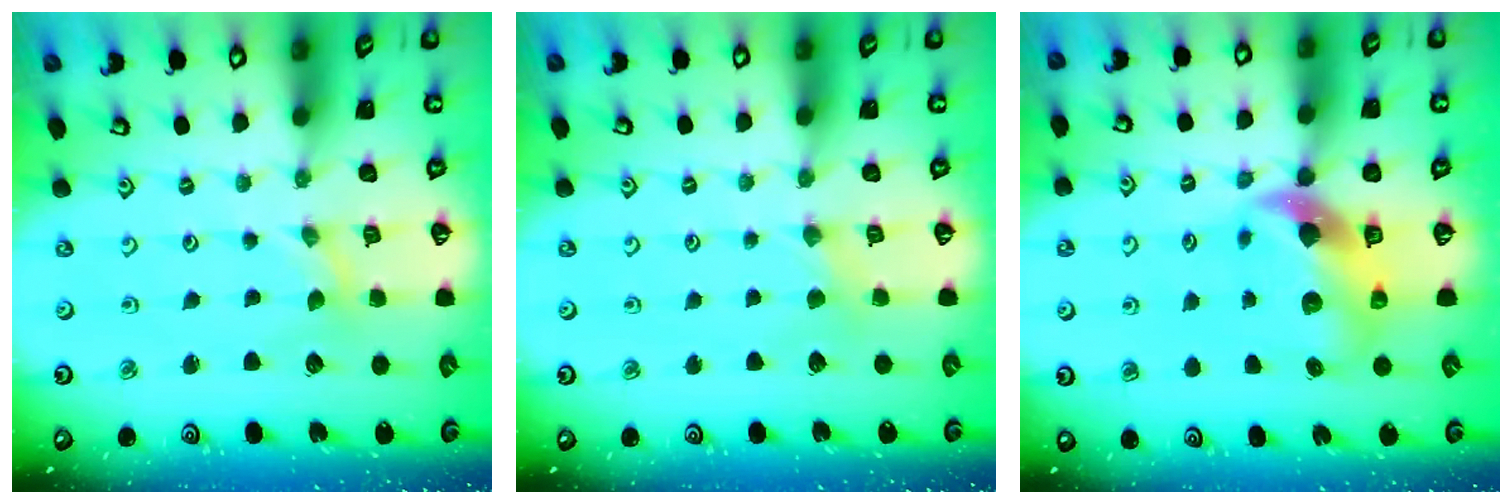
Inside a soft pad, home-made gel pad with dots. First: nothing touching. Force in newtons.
{"total": 2.0, "press": 2.0, "slide": 0.4}
{"total": 9.9, "press": 9.8, "slide": 1.5}